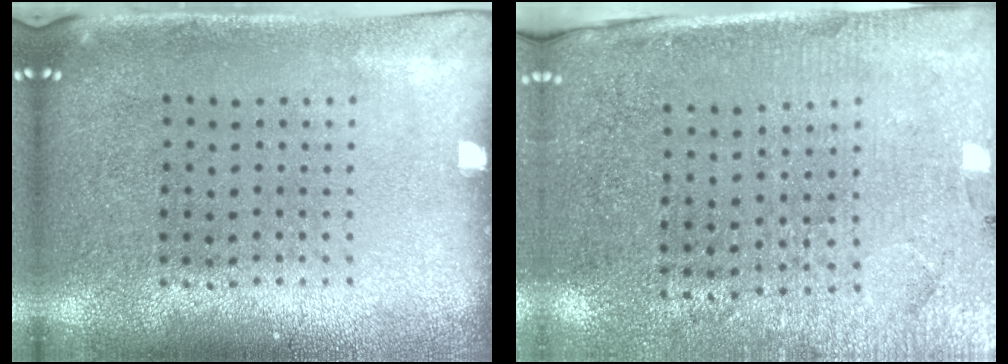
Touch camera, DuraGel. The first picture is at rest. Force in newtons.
{"total": 3.0, "press": 2.8, "slide": 0.9}